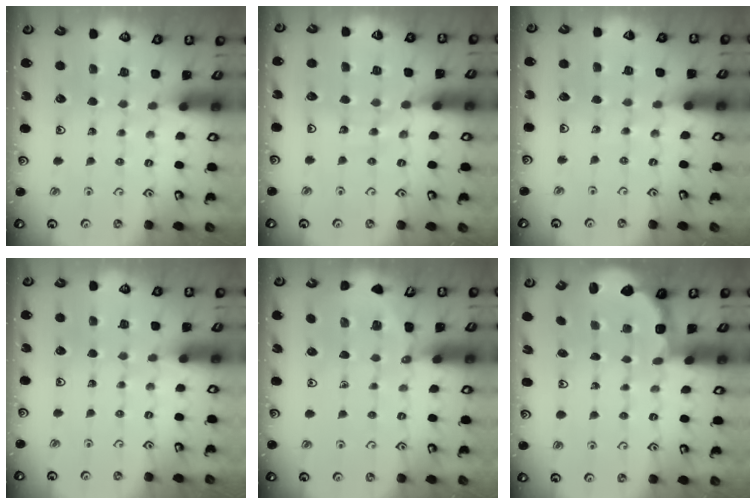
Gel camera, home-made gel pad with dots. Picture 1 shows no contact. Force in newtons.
{"total": 9.9, "press": 9.8, "slide": 1.2}
{"total": 3.6, "press": 3.6, "slide": 0.4}
{"total": 0.0}
{"total": 2.7, "press": 2.7, "slide": 0.2}
{"total": 2.7, "press": 2.3, "slide": 1.5}